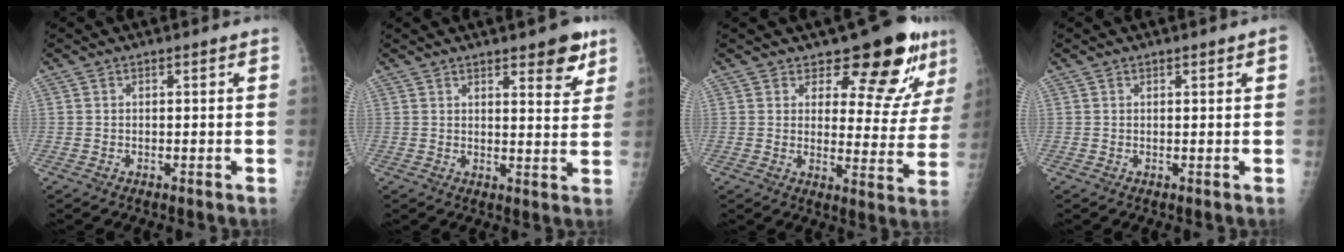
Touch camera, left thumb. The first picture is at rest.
{"total": 7.2, "force": [4.5, 2.3, 5.1], "torque": [-0.047, -0.025, 0.056]}
{"total": 13.0, "force": [10.1, 5.2, 6.2], "torque": [-0.036, -0.084, 0.124]}
{"total": 1.2, "force": [0.5, 0.3, 1.0], "torque": [-0.014, 0.001, 0.009]}